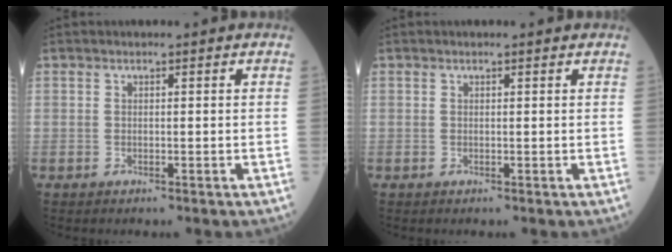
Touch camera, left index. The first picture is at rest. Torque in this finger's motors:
{"motor_torque": [0.03, -0.03, 0.00, -0.01]}